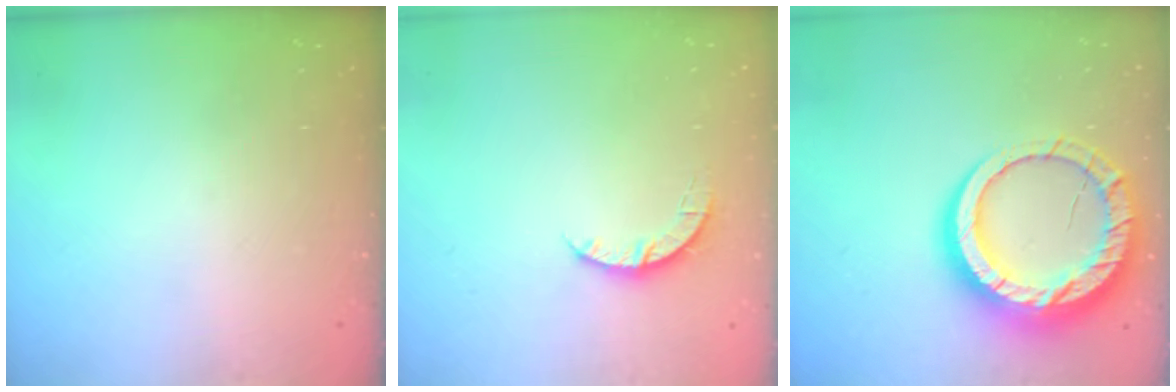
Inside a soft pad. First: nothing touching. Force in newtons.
{"total": 3.5, "press": 3.5, "slide": 0.4}
{"total": 20.2, "press": 20.1, "slide": 2.0}